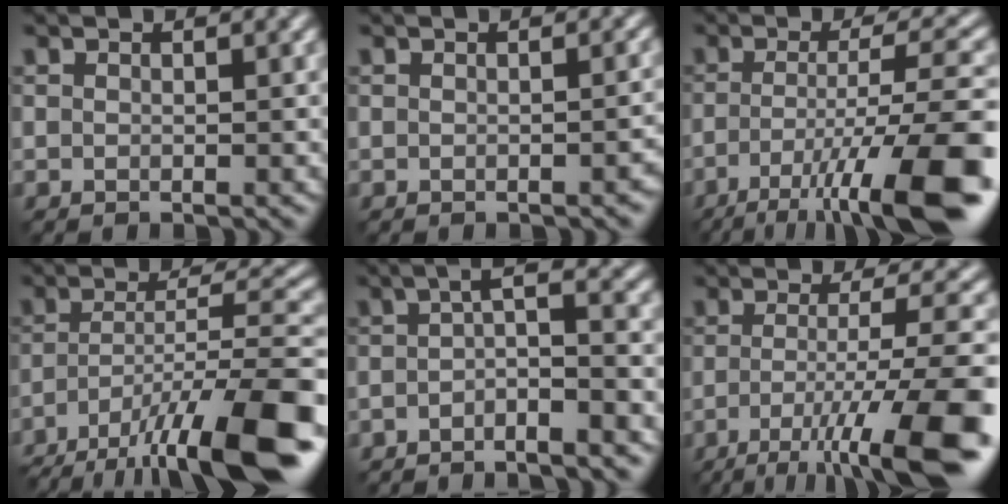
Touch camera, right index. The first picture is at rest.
{"total": 1.3, "force": [-0.5, 0.5, 1.1], "torque": [0.004, 0.013, -0.005]}
{"total": 12.5, "force": [-6.6, 2.7, 10.3], "torque": [-0.167, -0.004, -0.098]}
{"total": 13.1, "force": [-8.8, 3.2, 9.1], "torque": [-0.156, 0.003, -0.145]}
{"total": 4.5, "force": [-2.8, 0.4, 3.5], "torque": [-0.046, 0.012, -0.054]}
{"total": 11.6, "force": [-5.6, 2.3, 9.9], "torque": [-0.142, -0.003, -0.083]}